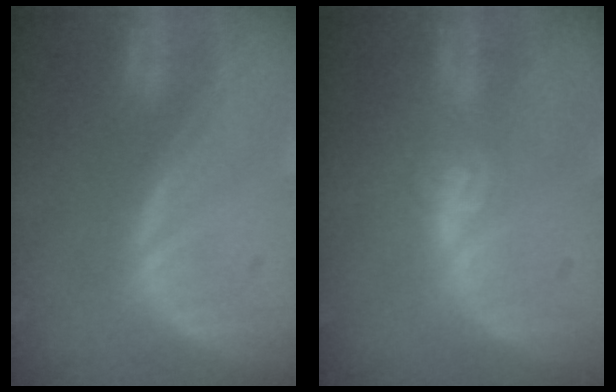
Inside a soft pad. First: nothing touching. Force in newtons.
{"total": 4.0, "press": 3.6, "slide": 1.7}